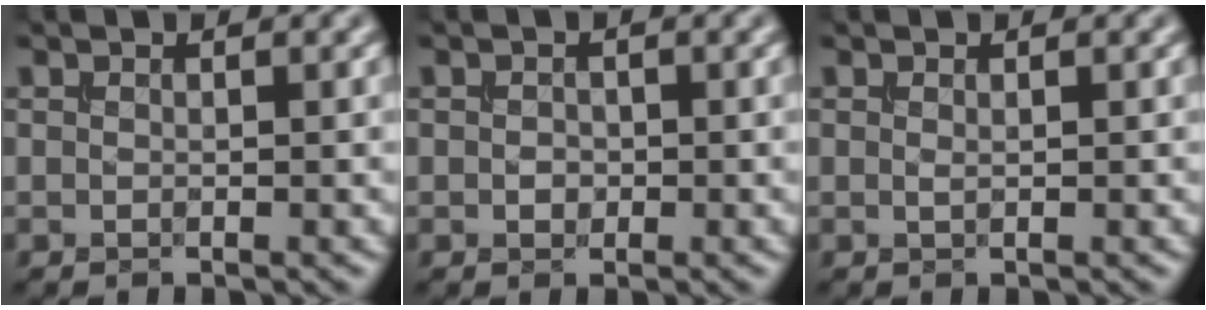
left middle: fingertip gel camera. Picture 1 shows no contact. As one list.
[{"total": 0.9, "force": [-0.2, 0.7, 0.5], "torque": [-0.010, -0.001, -0.006]}, {"total": 0.0}]